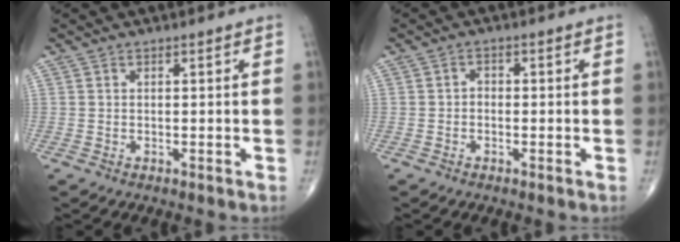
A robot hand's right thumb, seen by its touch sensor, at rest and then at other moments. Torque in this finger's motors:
{"motor_torque": [-0.40, 0.26, 0.11, 0.04, 0.03]}